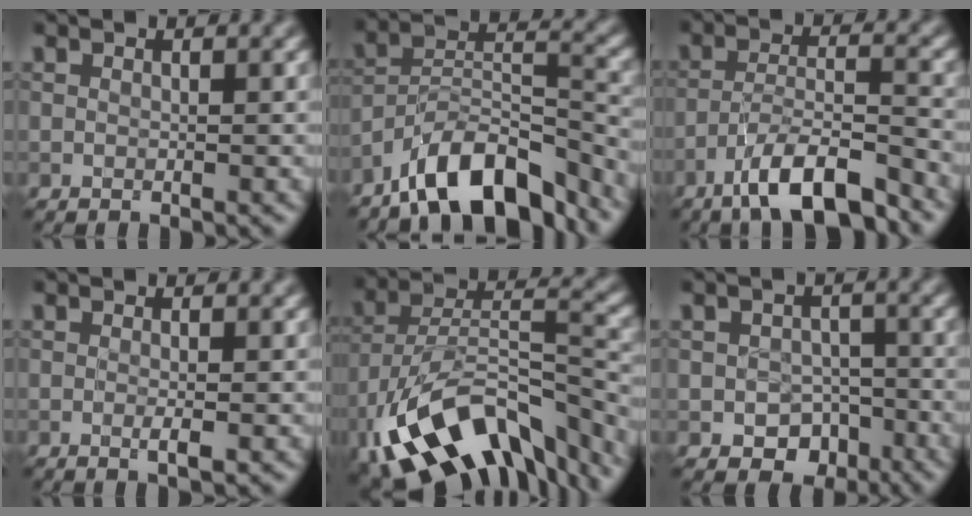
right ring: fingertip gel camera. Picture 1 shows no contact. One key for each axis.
{"total": 9.8, "fx": -7.6, "fy": 3.1, "fz": 5.4, "tx": -0.078, "ty": 0.012, "tz": -0.143}
{"total": 7.6, "fx": -5.6, "fy": 1.8, "fz": 4.9, "tx": -0.081, "ty": 0.006, "tz": -0.099}
{"total": 1.1, "fx": -0.1, "fy": 0.2, "fz": 1.1, "tx": -0.022, "ty": -0.002, "tz": -0.003}
{"total": 14.7, "fx": -9.1, "fy": 6.6, "fz": 9.5, "tx": -0.176, "ty": 0.014, "tz": -0.149}
{"total": 3.9, "fx": -2.0, "fy": 3.0, "fz": 1.5, "tx": -0.003, "ty": 0.008, "tz": -0.027}